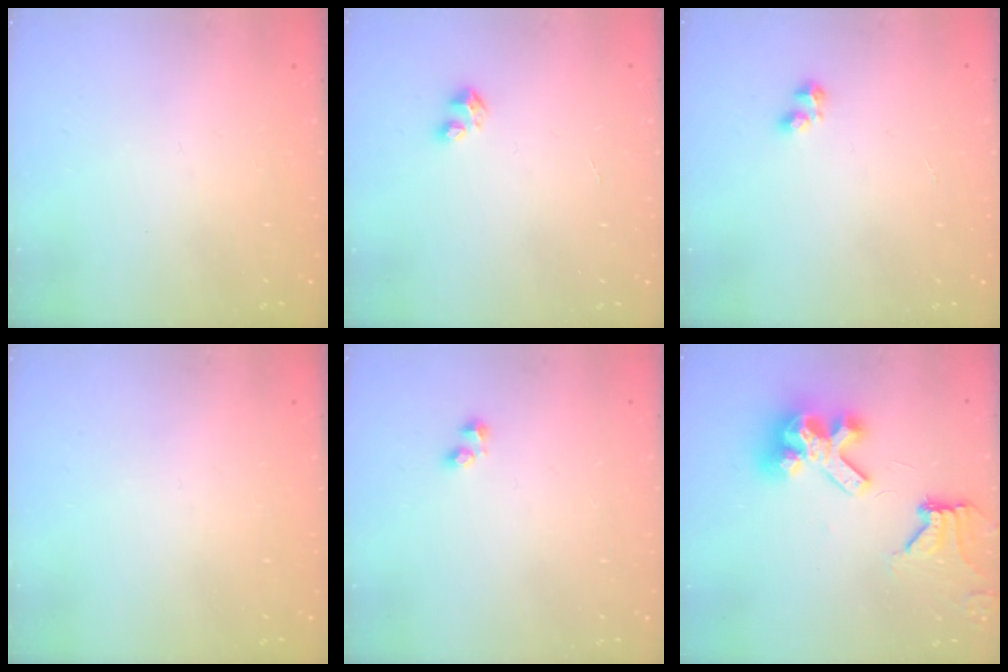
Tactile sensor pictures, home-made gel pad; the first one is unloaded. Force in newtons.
{"total": 3.0, "press": 2.9, "slide": 0.2}
{"total": 2.2, "press": 2.1, "slide": 0.6}
{"total": 0.0}
{"total": 1.9, "press": 1.9, "slide": 0.5}
{"total": 15.6, "press": 15.4, "slide": 2.1}